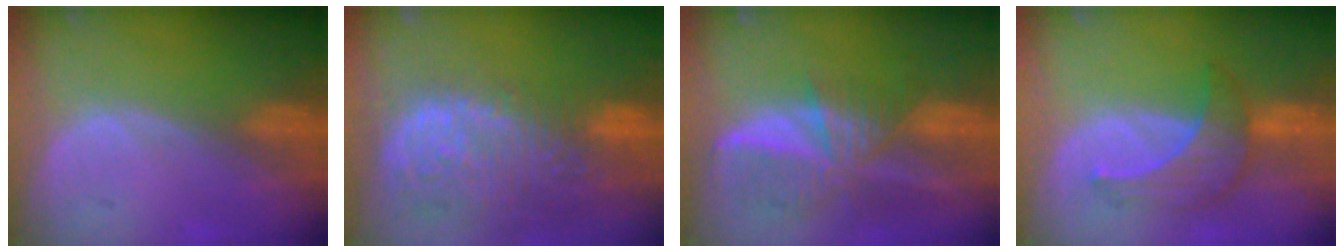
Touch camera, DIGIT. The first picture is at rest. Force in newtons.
{"total": 14.9, "press": 12.3, "slide": 8.3}
{"total": 9.3, "press": 8.1, "slide": 4.6}
{"total": 5.8, "press": 5.8, "slide": 0.6}